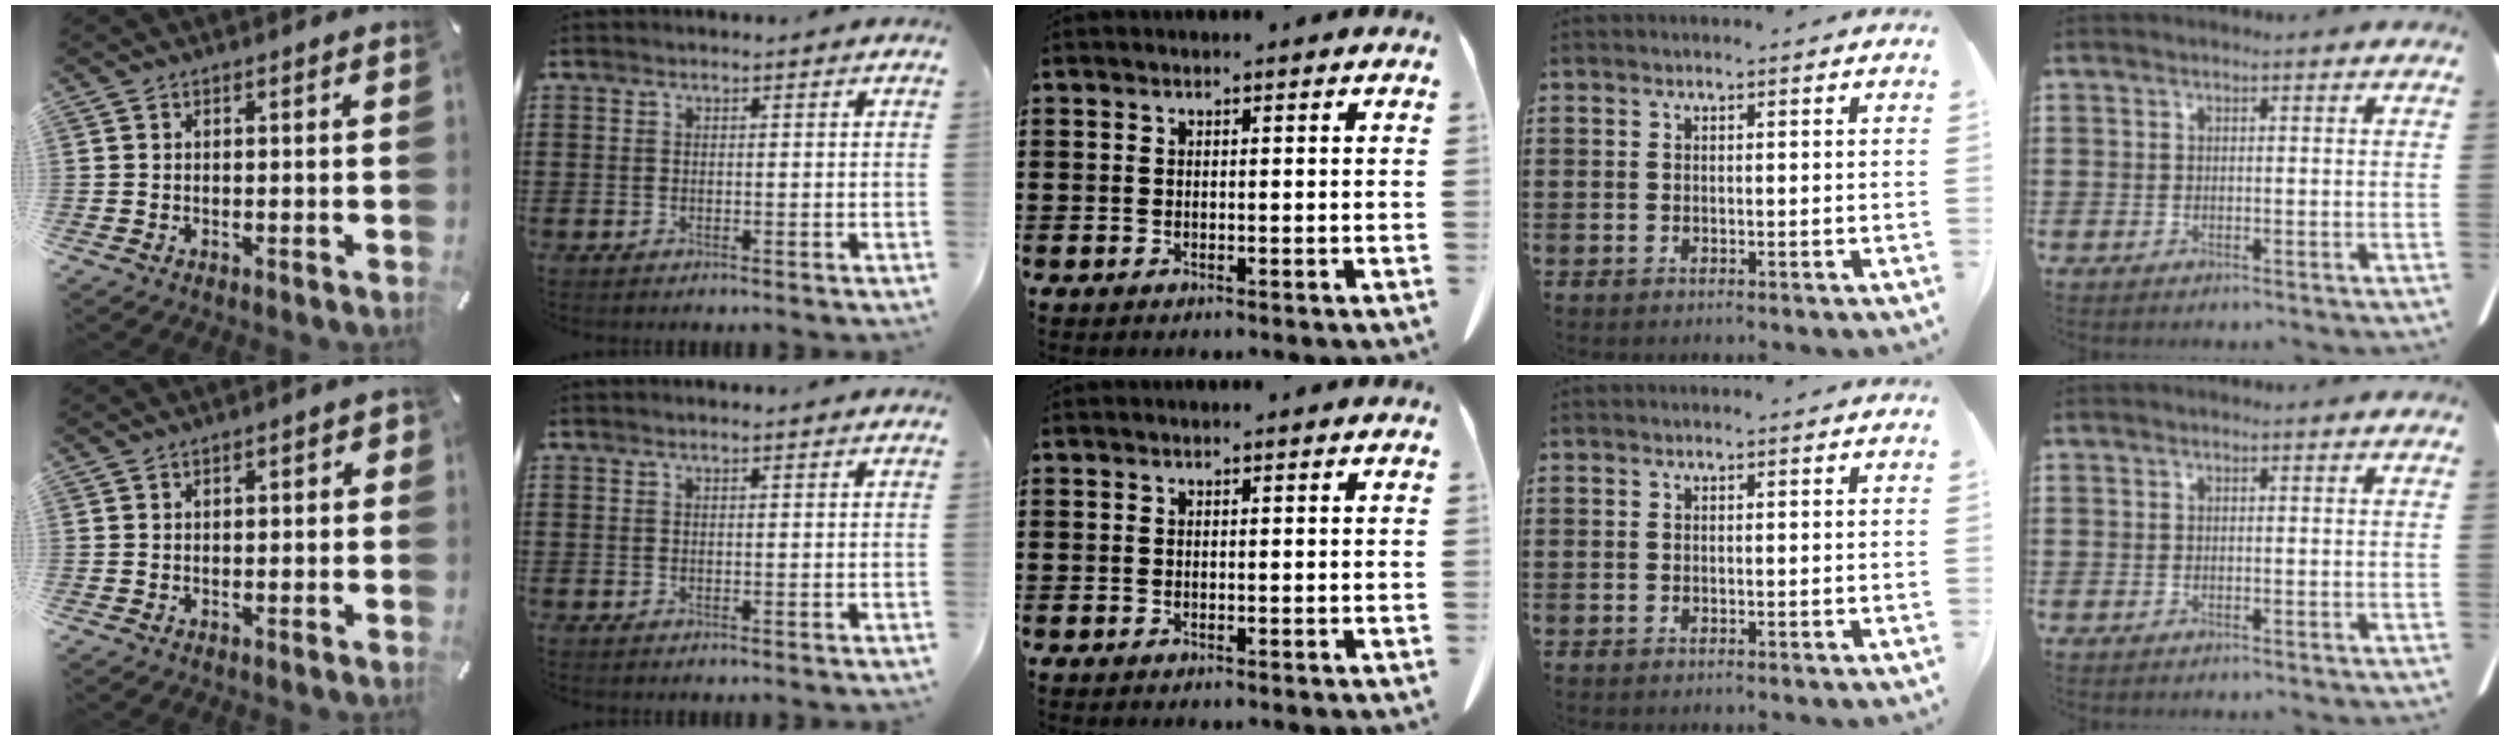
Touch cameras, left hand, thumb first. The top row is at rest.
{"thumb": {"total": 1.7, "force": [-0.6, 1.0, 1.2], "torque": [-0.020, 0.006, -0.013]}, "index": {"total": 0.6, "force": [0.5, 0.0, 0.4], "torque": [-0.009, 0.000, 0.009]}}